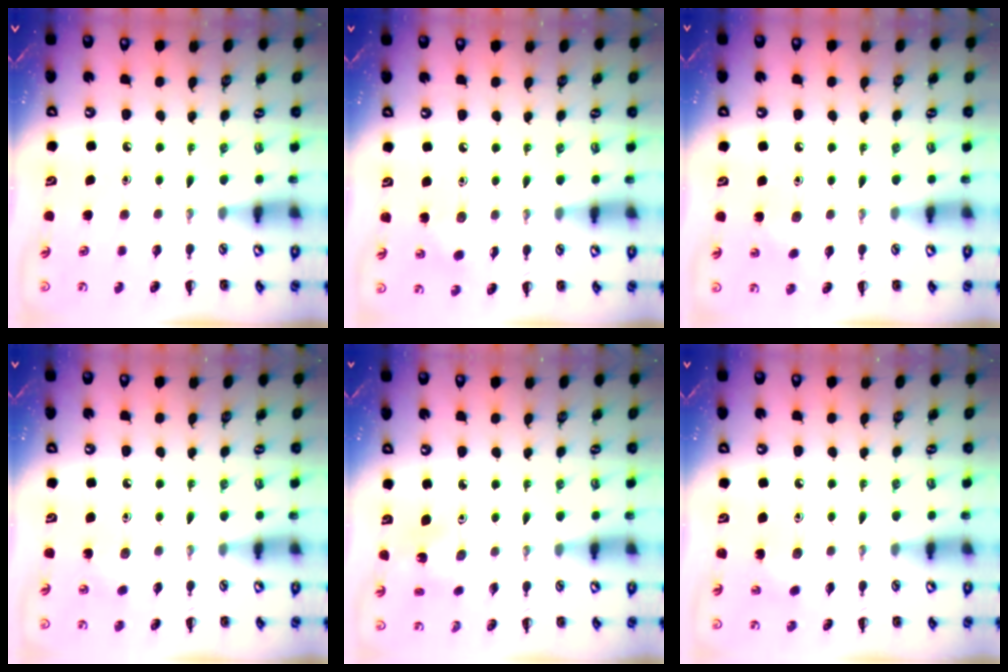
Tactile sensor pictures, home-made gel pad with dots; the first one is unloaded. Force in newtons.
{"total": 2.8, "press": 2.7, "slide": 0.7}
{"total": 4.7, "press": 4.6, "slide": 1.2}
{"total": 4.7, "press": 4.6, "slide": 1.3}
{"total": 3.0, "press": 2.8, "slide": 1.0}
{"total": 1.5, "press": 1.4, "slide": 0.7}